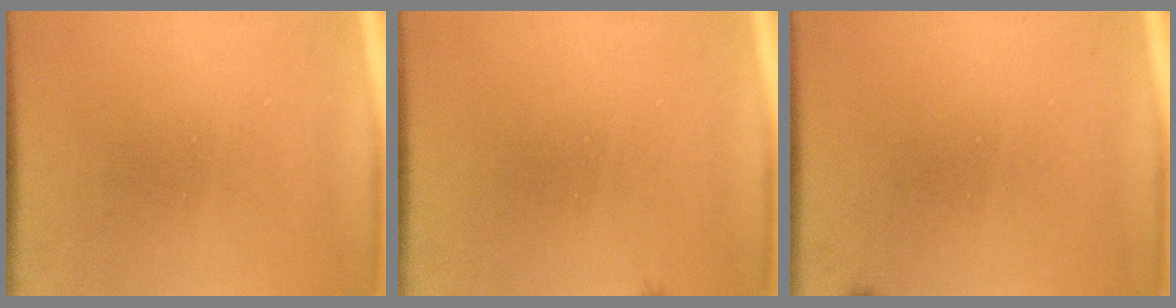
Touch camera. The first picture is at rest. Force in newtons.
{"total": 0.6}
{"total": 1.0}